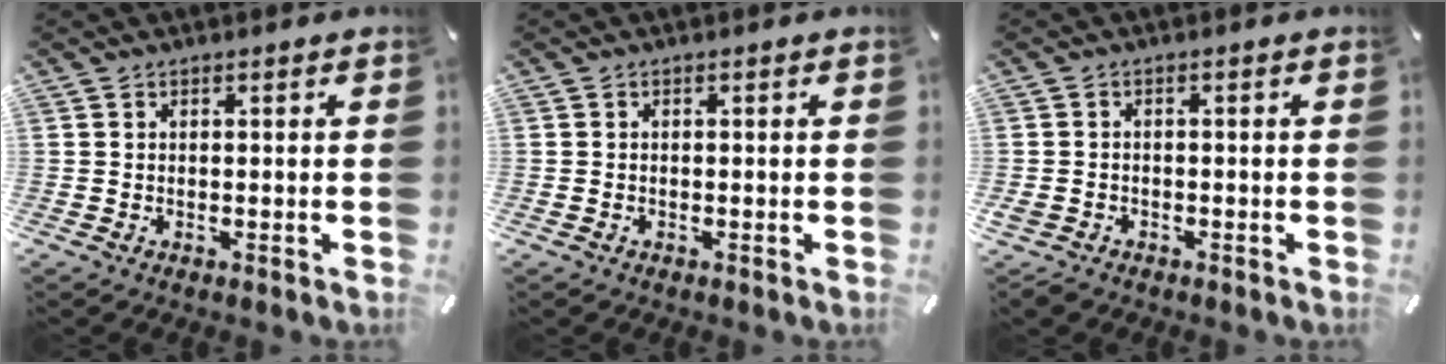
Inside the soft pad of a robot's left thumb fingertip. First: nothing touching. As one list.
[{"total": 0.7, "force": [-0.3, 0.4, 0.4], "torque": [-0.007, 0.000, -0.007]}, {"total": 2.4, "force": [-1.6, 1.5, 0.8], "torque": [-0.028, 0.004, -0.037]}]